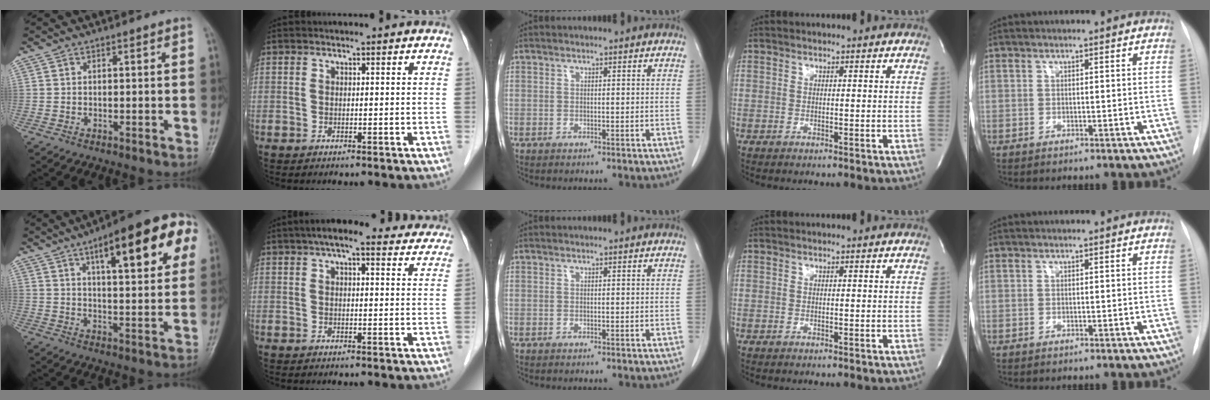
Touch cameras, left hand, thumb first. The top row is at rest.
{"thumb": {"total": 19.9, "force": [8.3, 6.3, 16.9], "torque": [-0.198, -0.002, 0.108]}, "index": {"total": 14.7, "force": [12.7, 3.7, 6.5], "torque": [-0.075, 0.042, 0.148]}}